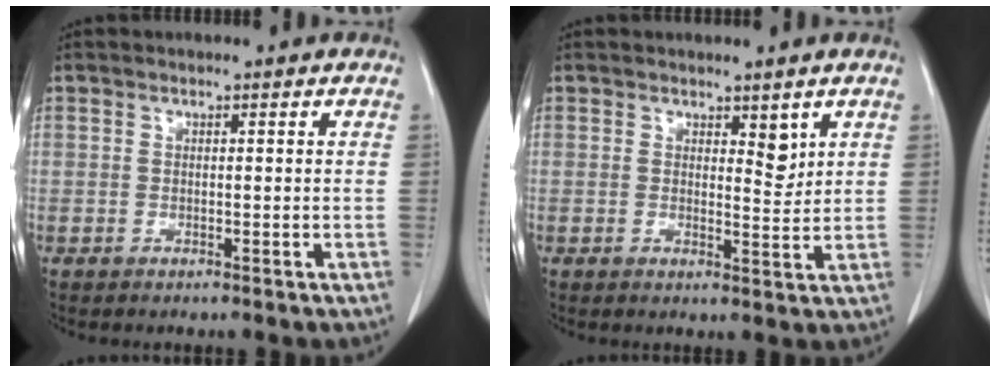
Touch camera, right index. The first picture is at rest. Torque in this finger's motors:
{"motor_torque": [0.07, 0.07, 0.00, 0.00]}